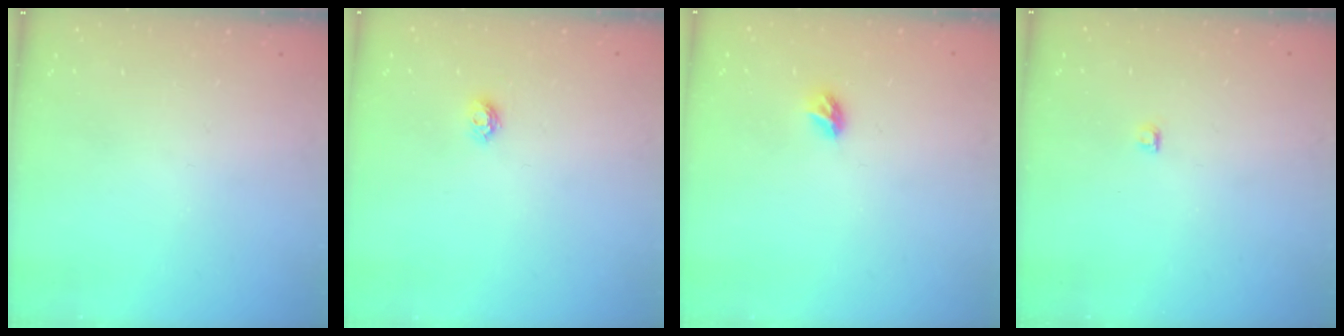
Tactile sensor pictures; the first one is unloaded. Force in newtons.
{"total": 4.6, "press": 4.6, "slide": 0.5}
{"total": 5.8, "press": 5.8, "slide": 0.7}
{"total": 2.8, "press": 2.7, "slide": 0.3}